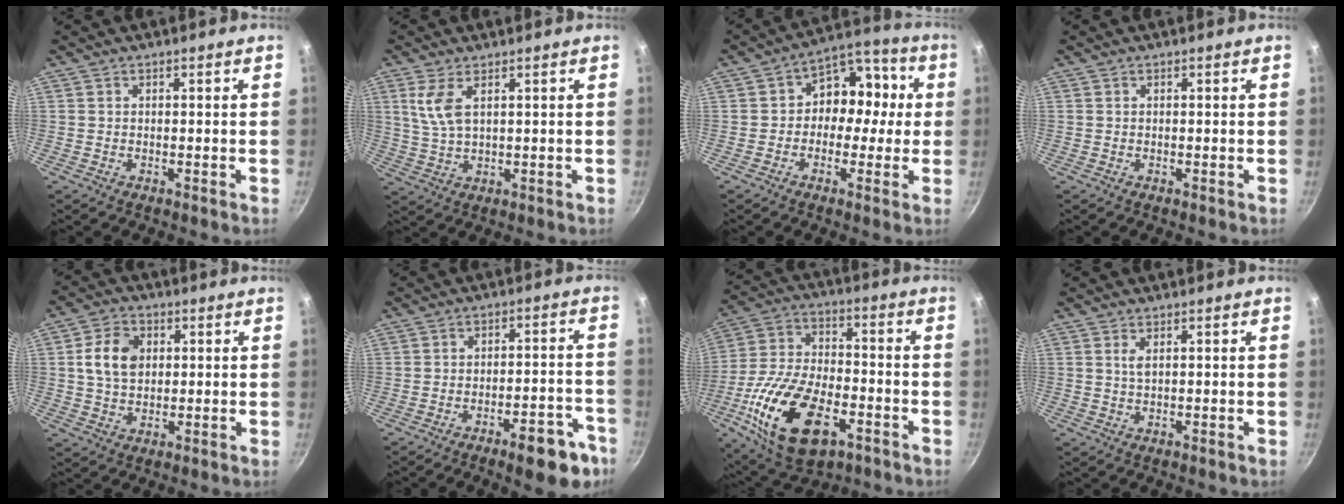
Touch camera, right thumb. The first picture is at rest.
{"total": 5.8, "force": [2.2, 2.5, 4.7], "torque": [-0.098, -0.013, 0.050]}
{"total": 10.9, "force": [-0.1, 8.7, 6.6], "torque": [-0.034, 0.040, -0.023]}
{"total": 0.0}
{"total": 8.4, "force": [1.4, 6.4, 5.3], "torque": [-0.079, 0.009, 0.018]}
{"total": 11.1, "force": [-6.6, 4.1, 7.9], "torque": [-0.067, 0.051, -0.080]}
{"total": 22.3, "force": [-8.6, 11.9, 16.8], "torque": [-0.315, 0.020, -0.153]}
{"total": 1.4, "force": [0.5, 0.5, 1.2], "torque": [-0.025, -0.003, 0.012]}